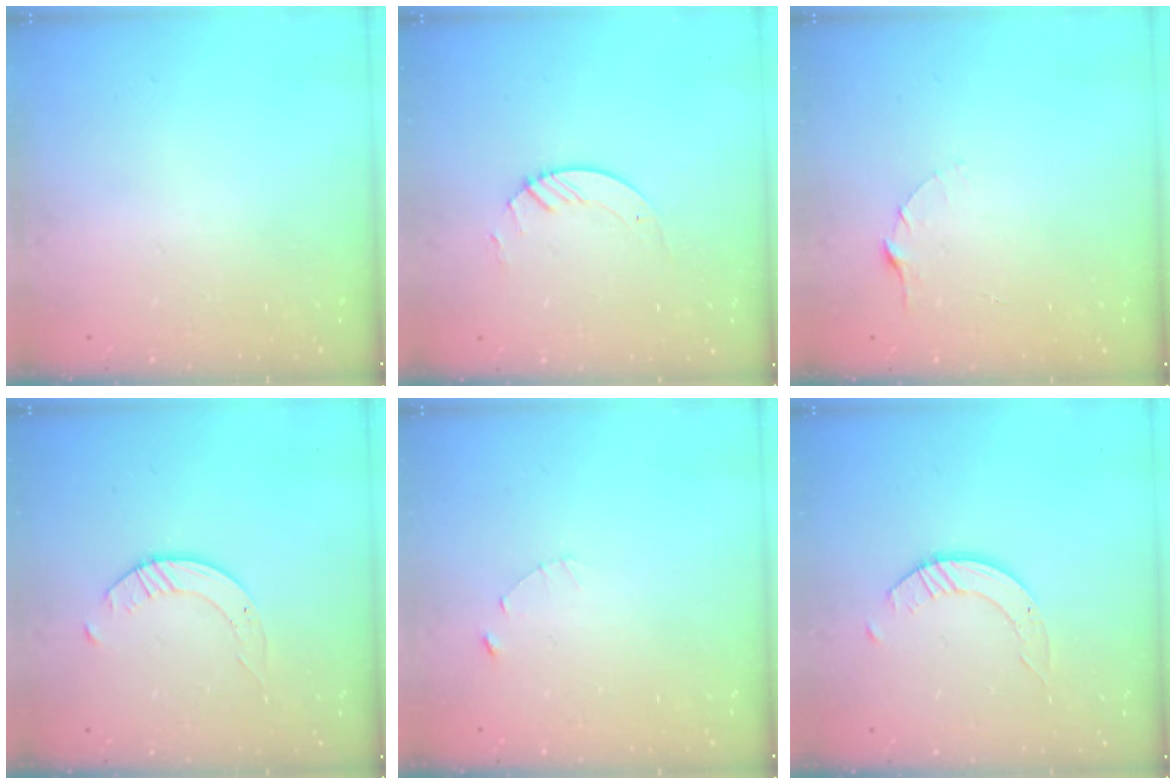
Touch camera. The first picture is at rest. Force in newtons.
{"total": 3.5, "press": 3.5, "slide": 0.3}
{"total": 2.5, "press": 2.5, "slide": 0.3}
{"total": 2.7, "press": 2.7, "slide": 0.3}
{"total": 1.2, "press": 1.1, "slide": 0.2}
{"total": 3.0, "press": 3.0, "slide": 0.2}